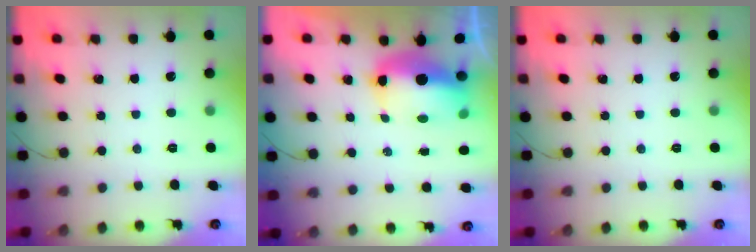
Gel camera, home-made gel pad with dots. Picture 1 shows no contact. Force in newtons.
{"total": 10.6, "press": 10.4, "slide": 2.2}
{"total": 0.0}